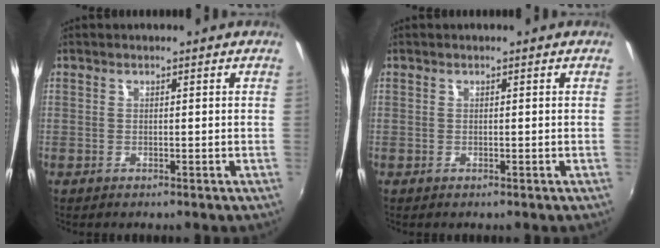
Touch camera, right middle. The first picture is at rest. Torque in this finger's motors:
{"motor_torque": [0.09, -0.21, 0.02, 0.00]}